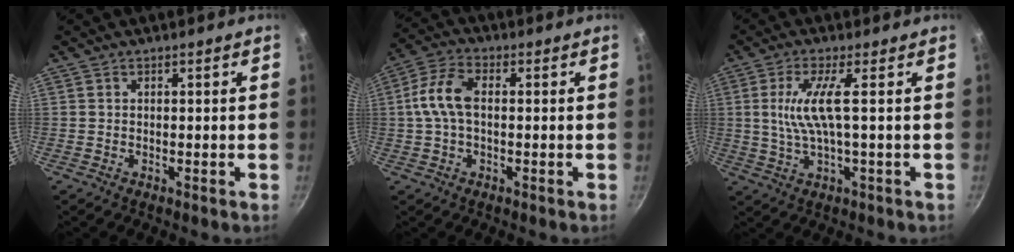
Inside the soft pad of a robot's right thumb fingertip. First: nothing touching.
{"total": 8.5, "force": [0.4, 4.8, 7.0], "torque": [-0.145, 0.025, -0.003]}
{"total": 7.7, "force": [0.8, 1.1, 7.6], "torque": [-0.169, 0.000, 0.022]}